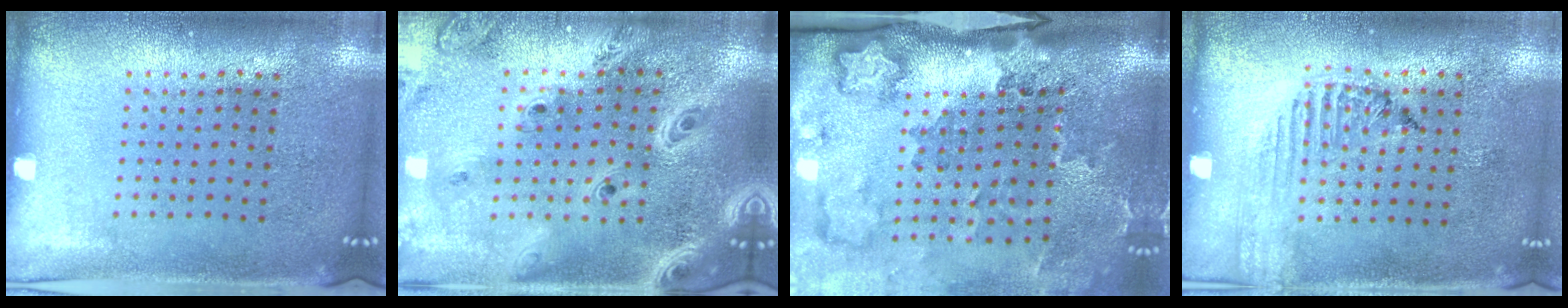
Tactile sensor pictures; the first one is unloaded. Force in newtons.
{"total": 3.5, "press": 2.8, "slide": 2.1}
{"total": 3.5, "press": 2.3, "slide": 2.7}
{"total": 1.3, "press": 1.3, "slide": 0.2}